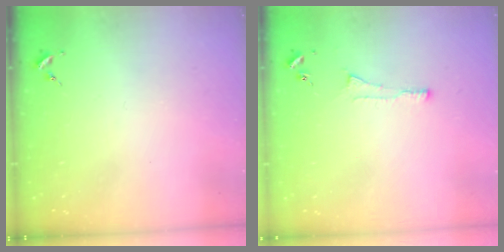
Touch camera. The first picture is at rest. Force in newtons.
{"total": 5.2, "press": 5.2, "slide": 0.5}